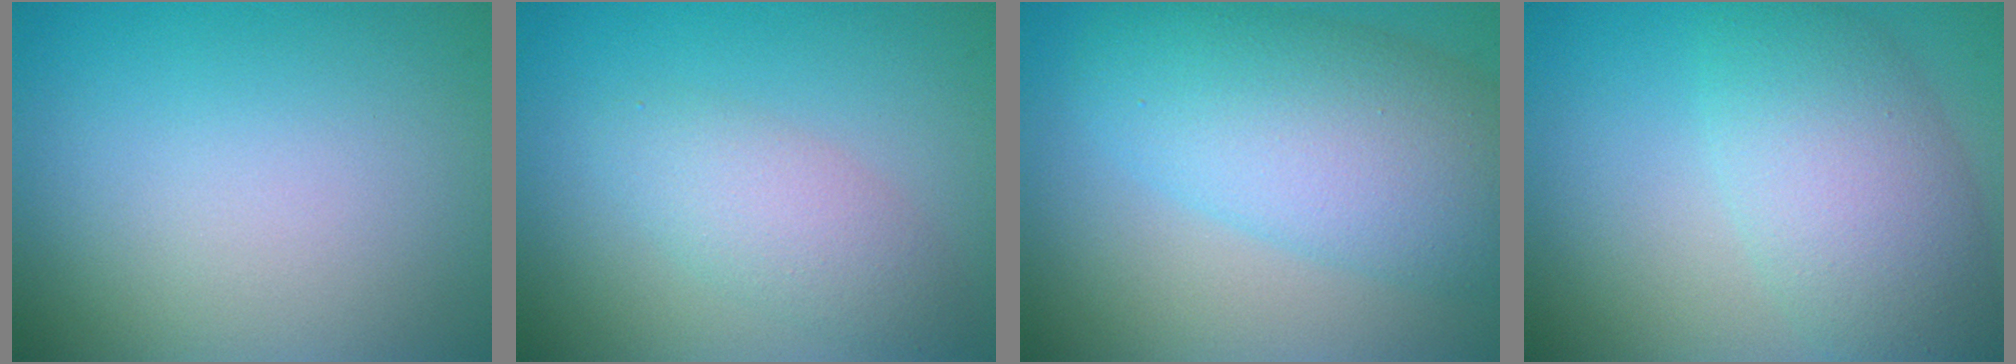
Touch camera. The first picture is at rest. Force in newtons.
{"total": 2.9, "press": 2.9, "slide": 0.1}
{"total": 8.6, "press": 8.6, "slide": 0.7}
{"total": 6.2, "press": 6.2, "slide": 0.1}